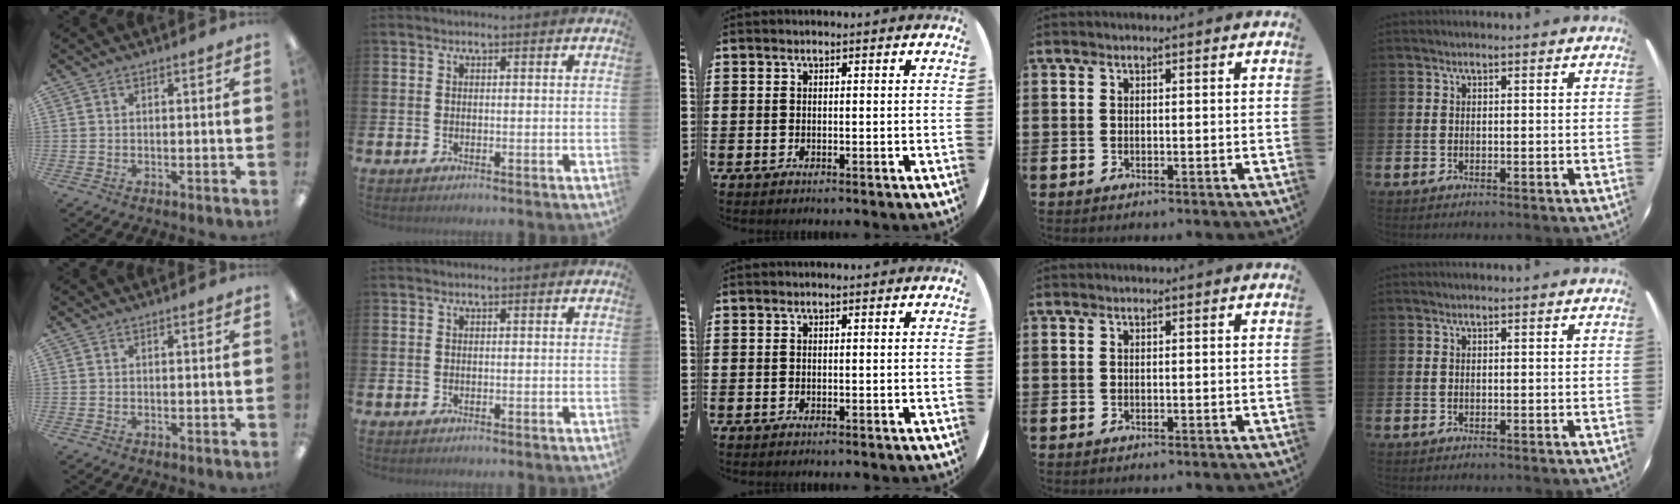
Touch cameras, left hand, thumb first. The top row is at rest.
{}